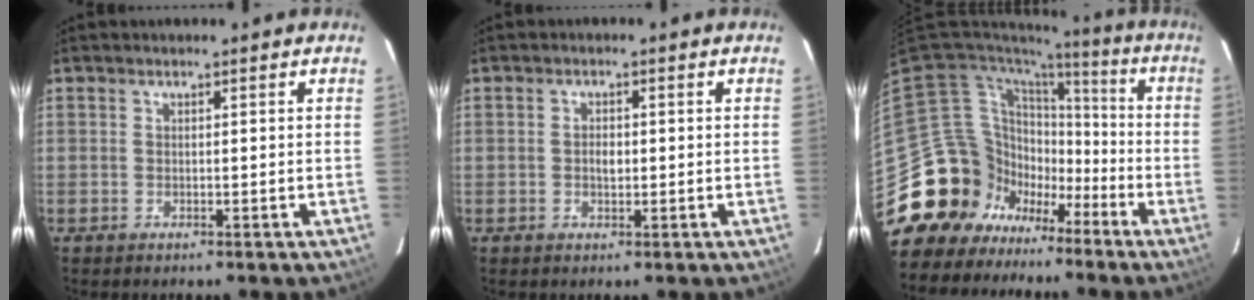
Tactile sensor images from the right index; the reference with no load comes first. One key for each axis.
{"total": 1.9, "fx": -0.1, "fy": 1.2, "fz": 1.5, "tx": -0.025, "ty": 0.004, "tz": -0.002}
{"total": 18.8, "fx": -8.9, "fy": 15.9, "fz": 4.5, "tx": -0.133, "ty": 0.042, "tz": -0.139}